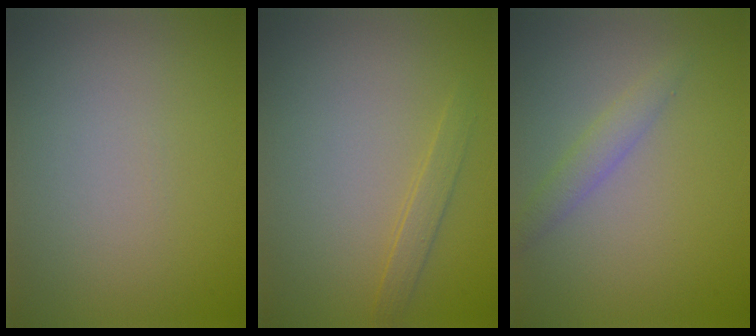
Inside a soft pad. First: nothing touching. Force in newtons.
{"total": 1.3, "press": 1.3, "slide": 0.1}
{"total": 1.8, "press": 1.8, "slide": 0.0}